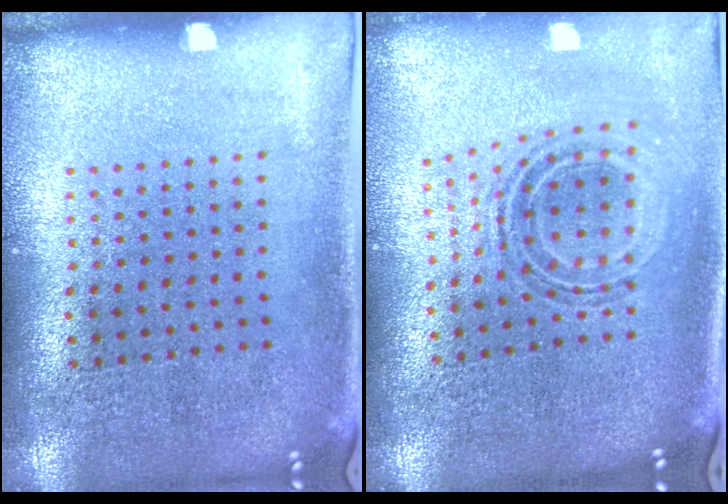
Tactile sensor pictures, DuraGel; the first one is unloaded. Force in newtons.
{"total": 0.8, "press": 0.8, "slide": 0.3}